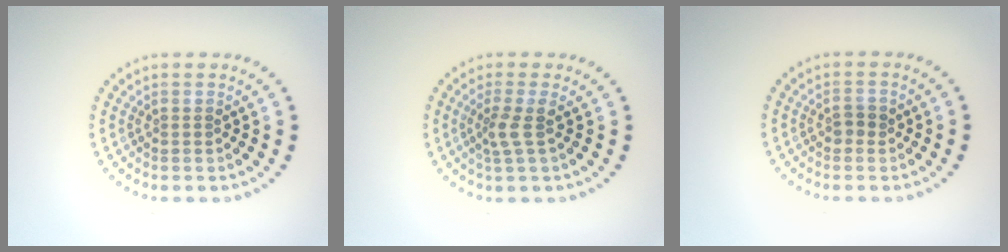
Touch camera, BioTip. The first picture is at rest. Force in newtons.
{"total": 2.0, "press": 1.5, "slide": 1.3}
{"total": 1.2, "press": 1.2, "slide": 0.3}